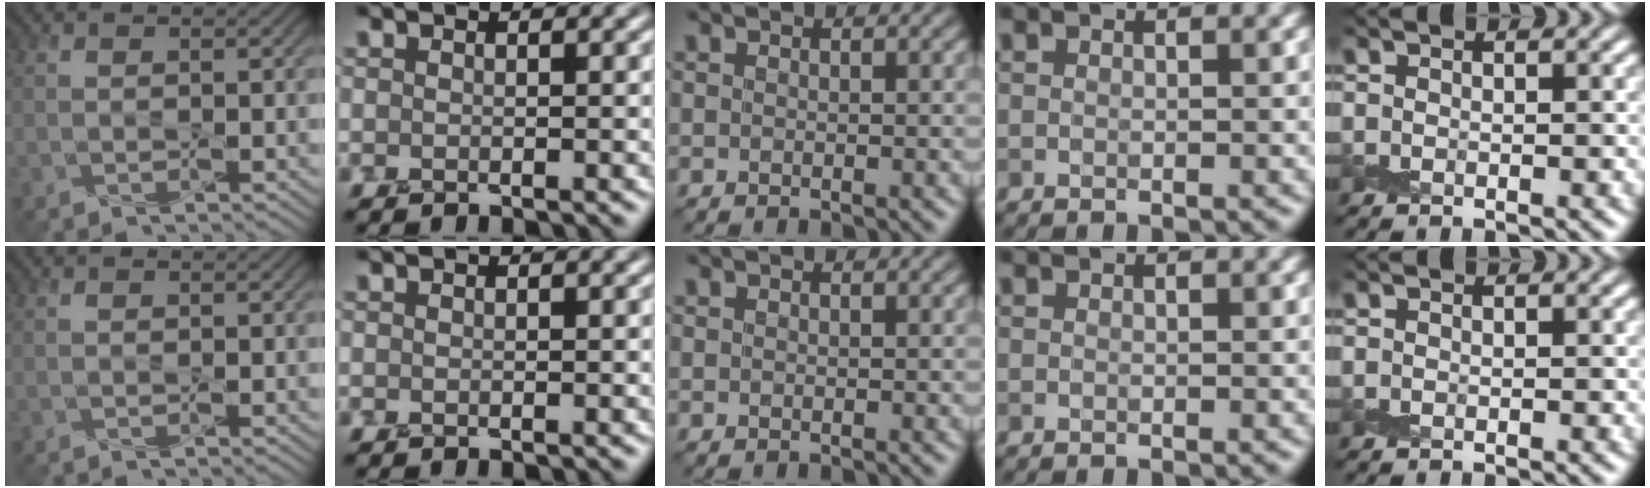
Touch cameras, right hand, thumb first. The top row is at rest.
{}